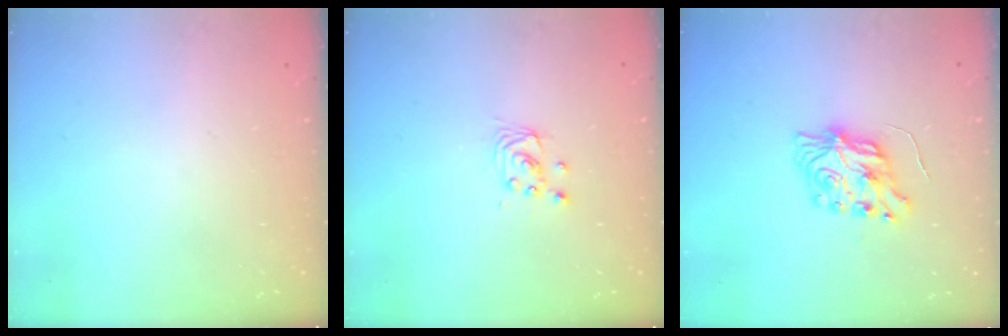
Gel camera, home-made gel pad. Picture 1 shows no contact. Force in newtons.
{"total": 2.7, "press": 2.7, "slide": 0.2}
{"total": 8.0, "press": 7.9, "slide": 0.3}